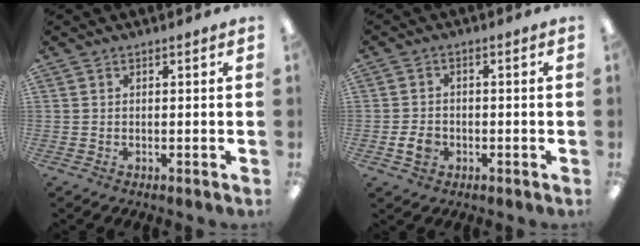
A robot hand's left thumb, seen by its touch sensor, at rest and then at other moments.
{"total": 4.1, "force": [-1.3, 3.1, 2.3], "torque": [-0.042, 0.006, -0.023]}